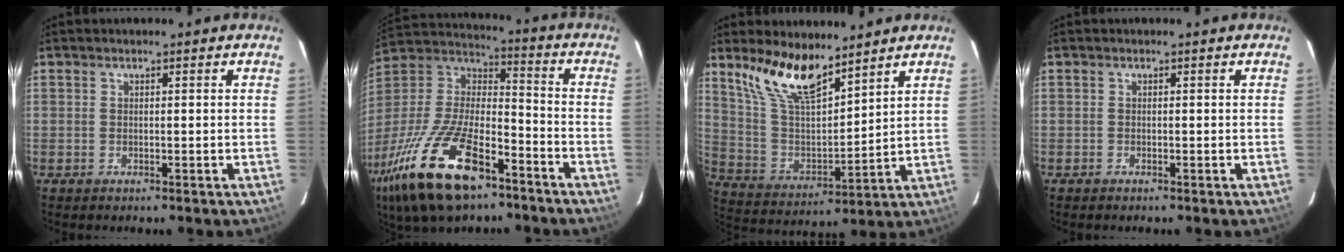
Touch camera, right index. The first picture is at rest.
{"total": 25.6, "force": [-15.6, 10.2, 17.6], "torque": [-0.366, -0.036, -0.278]}
{"total": 13.5, "force": [10.1, 4.1, 7.9], "torque": [-0.158, 0.004, 0.207]}
{"total": 0.0}